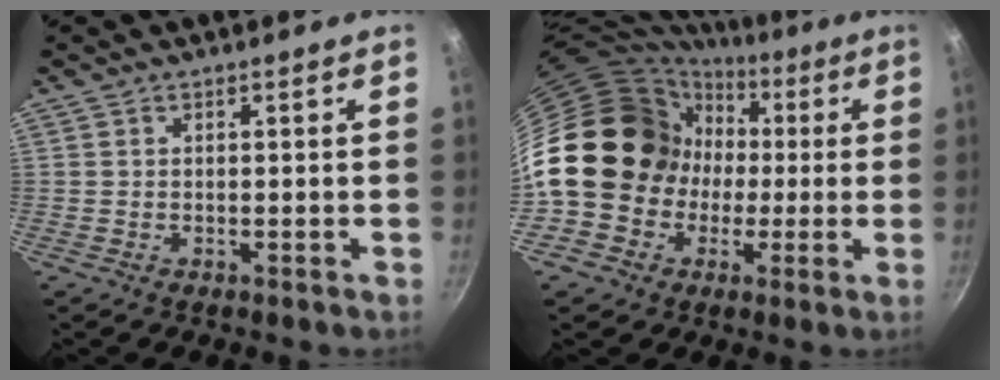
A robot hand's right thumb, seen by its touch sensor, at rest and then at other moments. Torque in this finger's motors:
{"motor_torque": [1.43, 2.17, 1.43, -1.35, 0.24]}